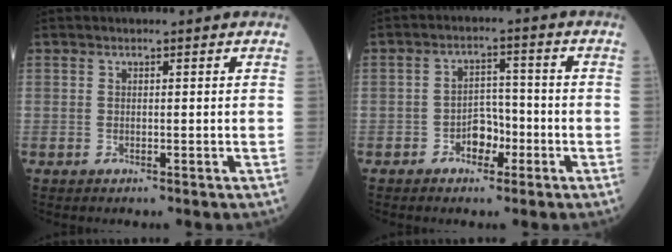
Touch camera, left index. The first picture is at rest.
{"total": 4.4, "force": [-2.2, 2.7, 2.6], "torque": [-0.040, 0.010, -0.042]}